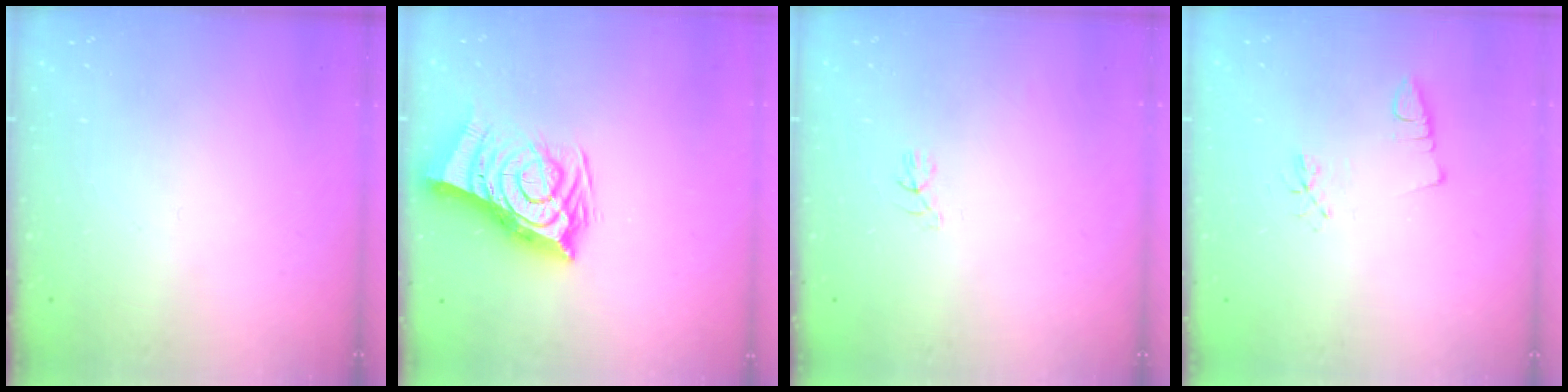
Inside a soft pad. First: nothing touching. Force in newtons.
{"total": 12.7, "press": 12.1, "slide": 3.9}
{"total": 4.0, "press": 4.0, "slide": 0.3}
{"total": 2.9, "press": 2.5, "slide": 1.4}